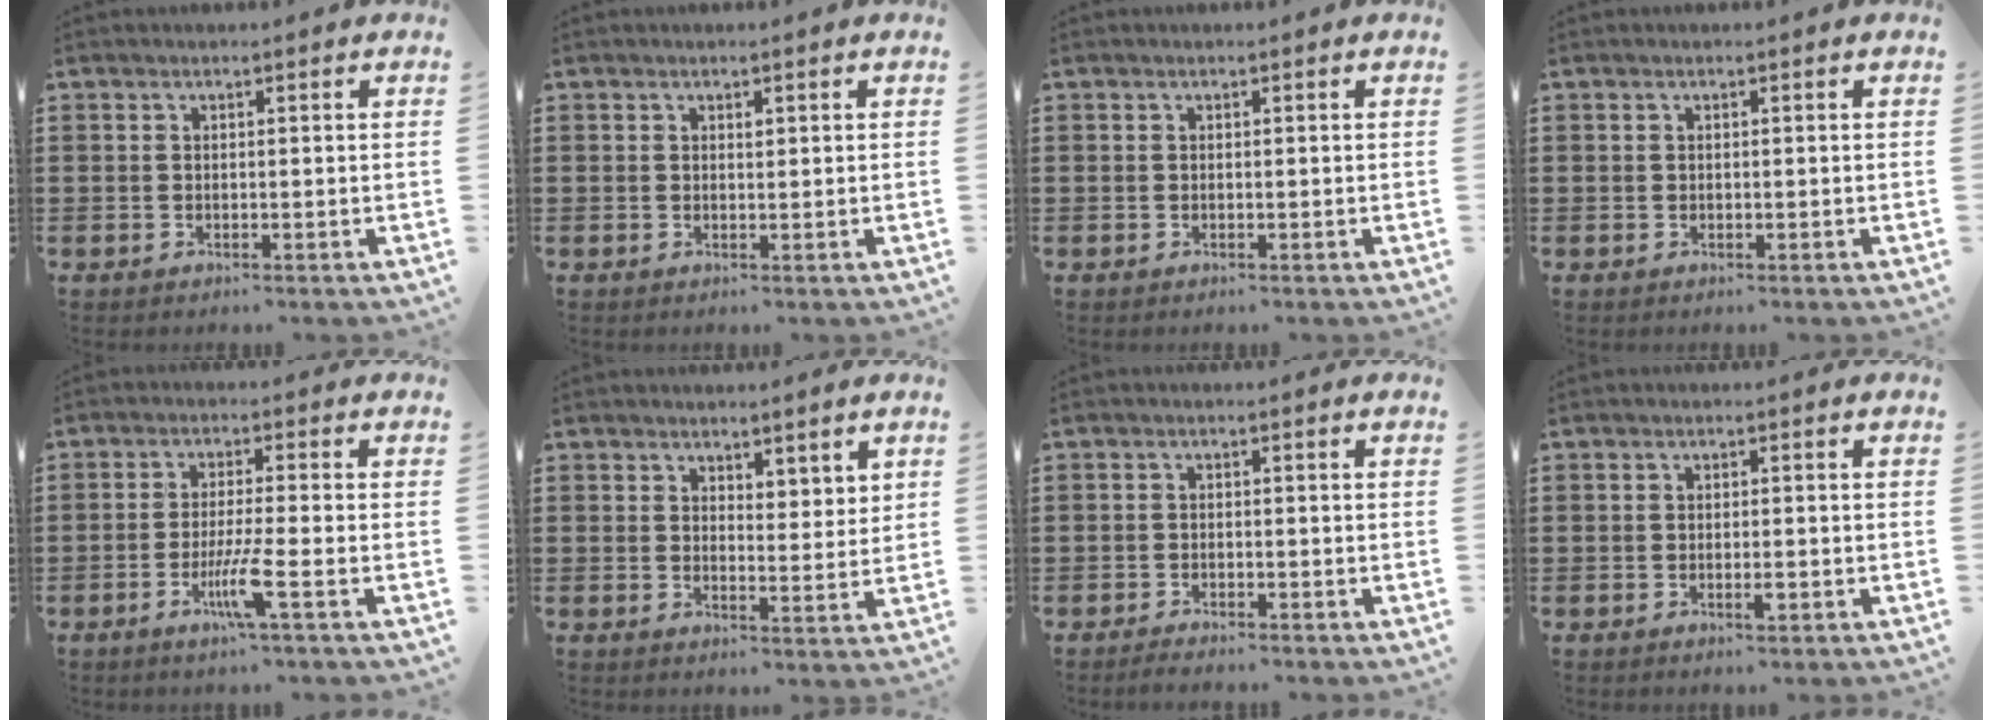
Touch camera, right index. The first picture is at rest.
{"total": 0.6, "force": [0.4, 0.4, 0.3], "torque": [-0.007, 0.001, 0.007]}
{"total": 0.0}
{"total": 0.0}
{"total": 5.8, "force": [-2.5, -0.3, 5.2], "torque": [-0.107, -0.021, -0.048]}
{"total": 2.9, "force": [2.6, 1.1, -0.1], "torque": [-0.008, -0.001, 0.051]}
{"total": 1.4, "force": [-1.4, 0.0, 0.0], "torque": [-0.002, 0.000, -0.027]}
{"total": 1.6, "force": [-0.7, 0.4, 1.5], "torque": [-0.026, -0.003, -0.011]}